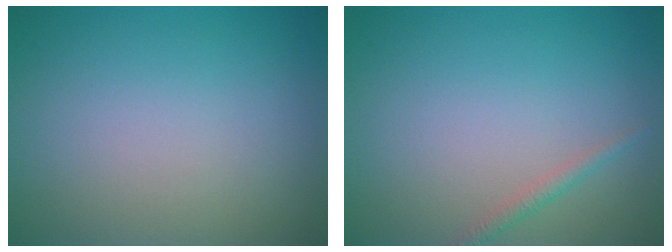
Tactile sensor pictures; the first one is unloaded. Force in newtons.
{"total": 1.0, "press": 1.0, "slide": 0.0}